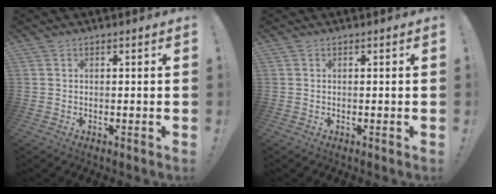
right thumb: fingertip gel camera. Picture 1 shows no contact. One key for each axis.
{"total": 0.0}